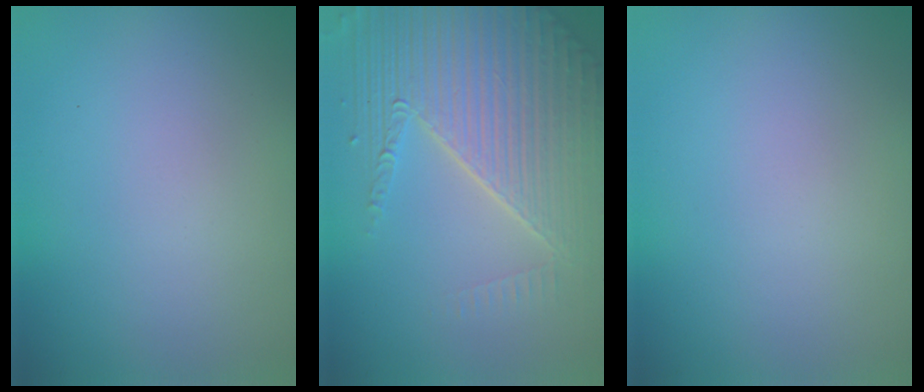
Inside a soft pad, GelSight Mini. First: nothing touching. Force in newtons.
{"total": 8.6, "press": 5.7, "slide": 6.5}
{"total": 0.0}